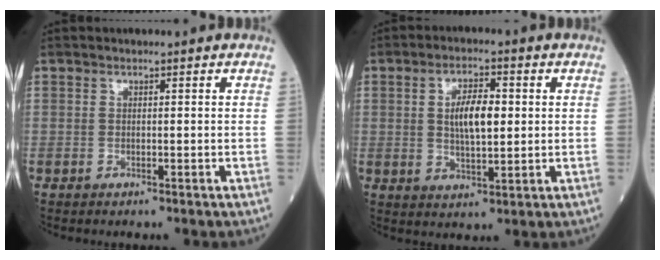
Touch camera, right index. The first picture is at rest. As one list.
[{"total": 6.9, "force": [0.9, 2.4, 6.4], "torque": [-0.118, 0.007, 0.018]}]